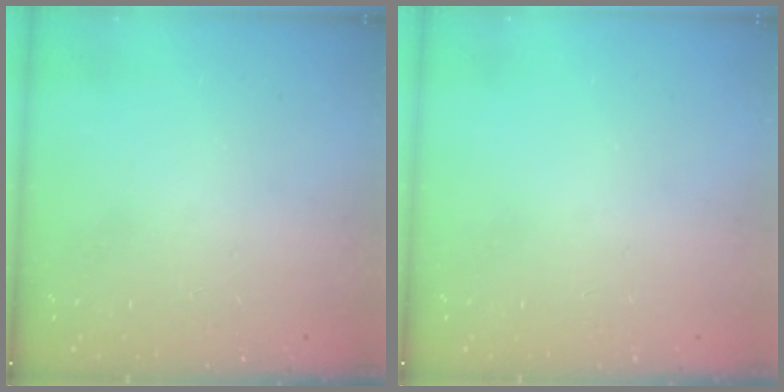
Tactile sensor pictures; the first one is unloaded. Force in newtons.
{"total": 0.0}